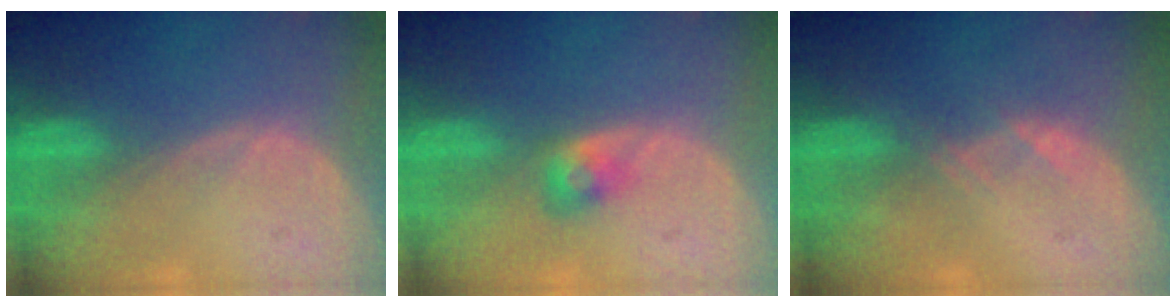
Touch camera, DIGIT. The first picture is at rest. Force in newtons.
{"total": 2.8, "press": 2.5, "slide": 1.2}
{"total": 1.1, "press": 1.0, "slide": 0.2}